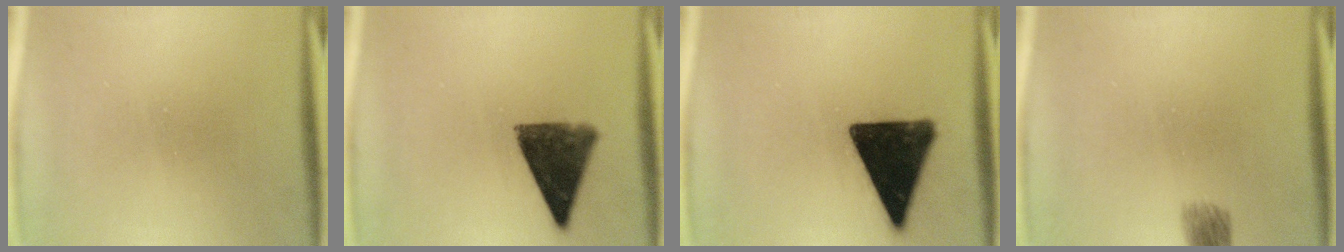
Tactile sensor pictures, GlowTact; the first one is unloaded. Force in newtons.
{"total": 9.2}
{"total": 16.7}
{"total": 3.4}